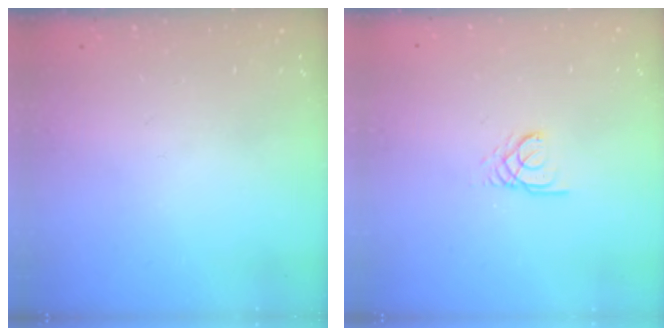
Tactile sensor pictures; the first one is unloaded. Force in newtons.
{"total": 2.4, "press": 2.4, "slide": 0.3}